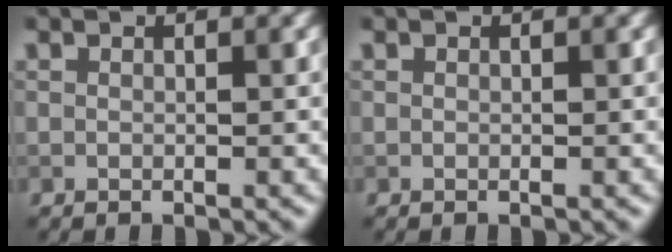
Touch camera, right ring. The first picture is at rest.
{"total": 0.0}